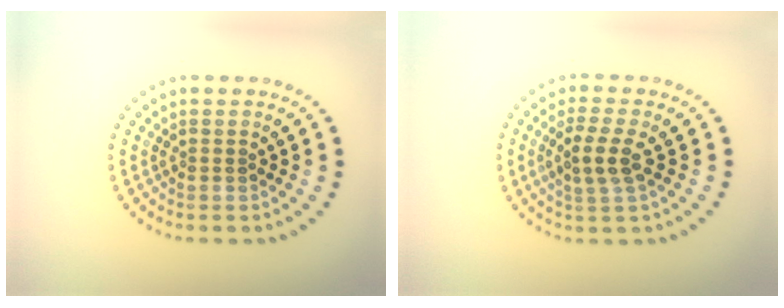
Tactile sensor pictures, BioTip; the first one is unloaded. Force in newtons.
{"total": 2.9, "press": 2.7, "slide": 1.2}